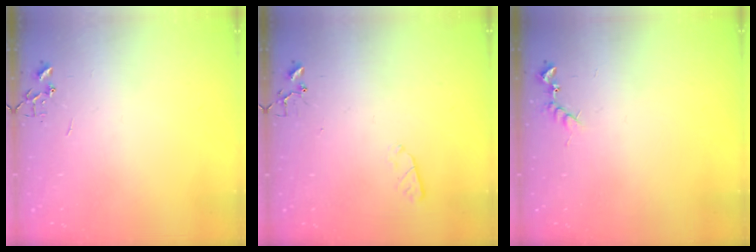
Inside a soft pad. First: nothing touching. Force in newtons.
{"total": 3.2, "press": 3.1, "slide": 0.5}
{"total": 6.0, "press": 6.0, "slide": 0.6}